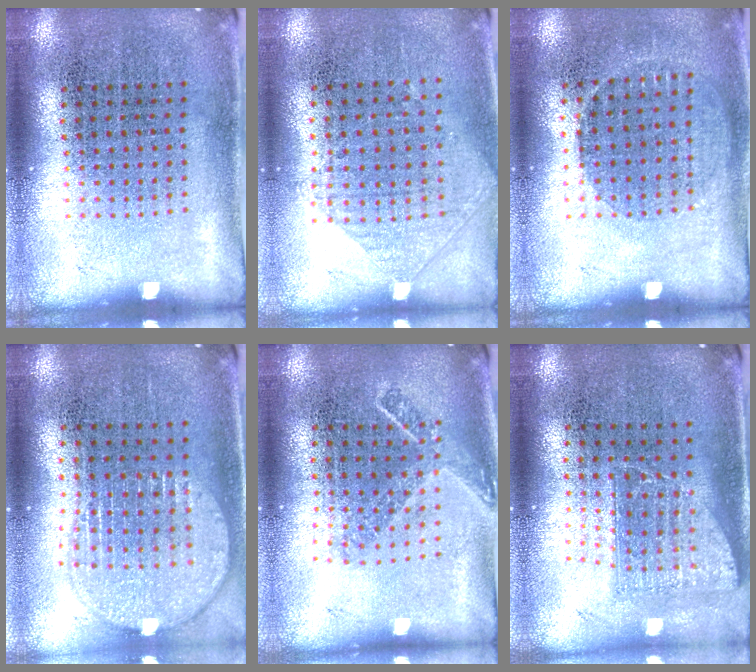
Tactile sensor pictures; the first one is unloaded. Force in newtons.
{"total": 0.9, "press": 0.9, "slide": 0.3}
{"total": 1.0, "press": 0.8, "slide": 0.5}
{"total": 1.9, "press": 1.6, "slide": 1.0}
{"total": 1.6, "press": 1.2, "slide": 1.1}
{"total": 1.7, "press": 1.3, "slide": 1.1}